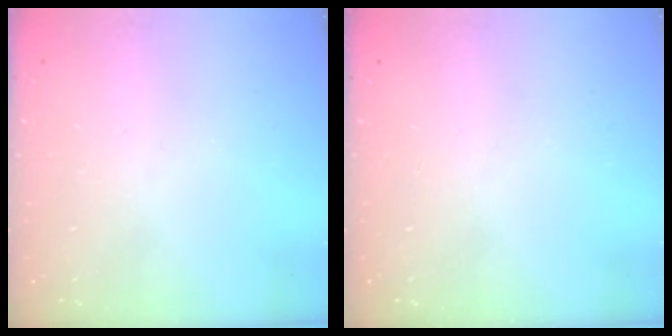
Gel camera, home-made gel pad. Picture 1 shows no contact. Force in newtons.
{"total": 0.0}